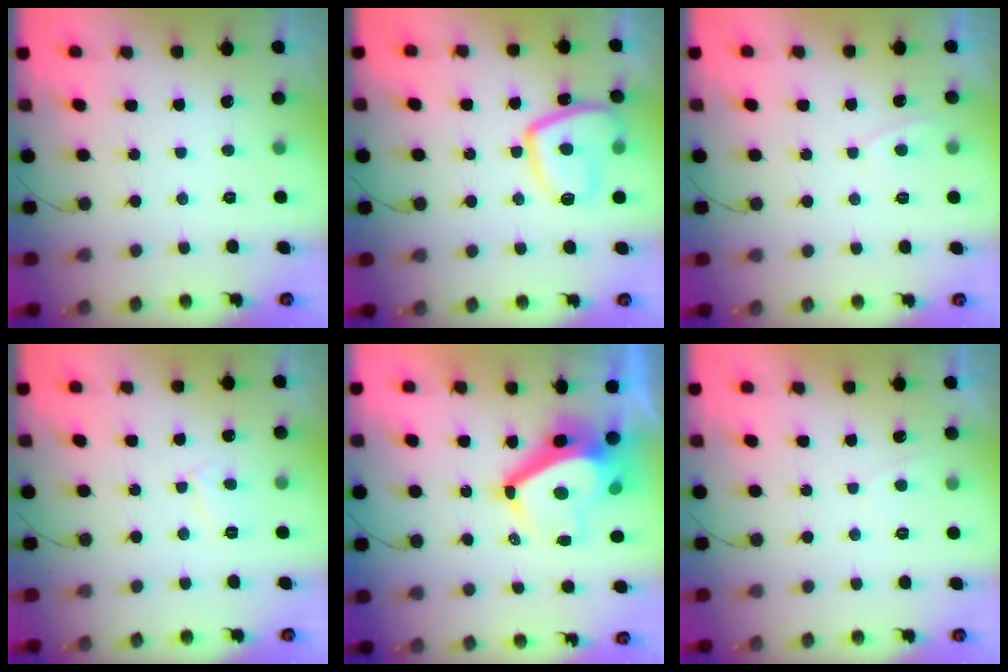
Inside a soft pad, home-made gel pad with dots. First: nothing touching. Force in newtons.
{"total": 12.6, "press": 12.5, "slide": 1.4}
{"total": 2.3, "press": 2.3, "slide": 0.2}
{"total": 4.1, "press": 4.0, "slide": 0.4}
{"total": 12.4, "press": 12.4, "slide": 1.3}
{"total": 1.9, "press": 1.8, "slide": 0.6}